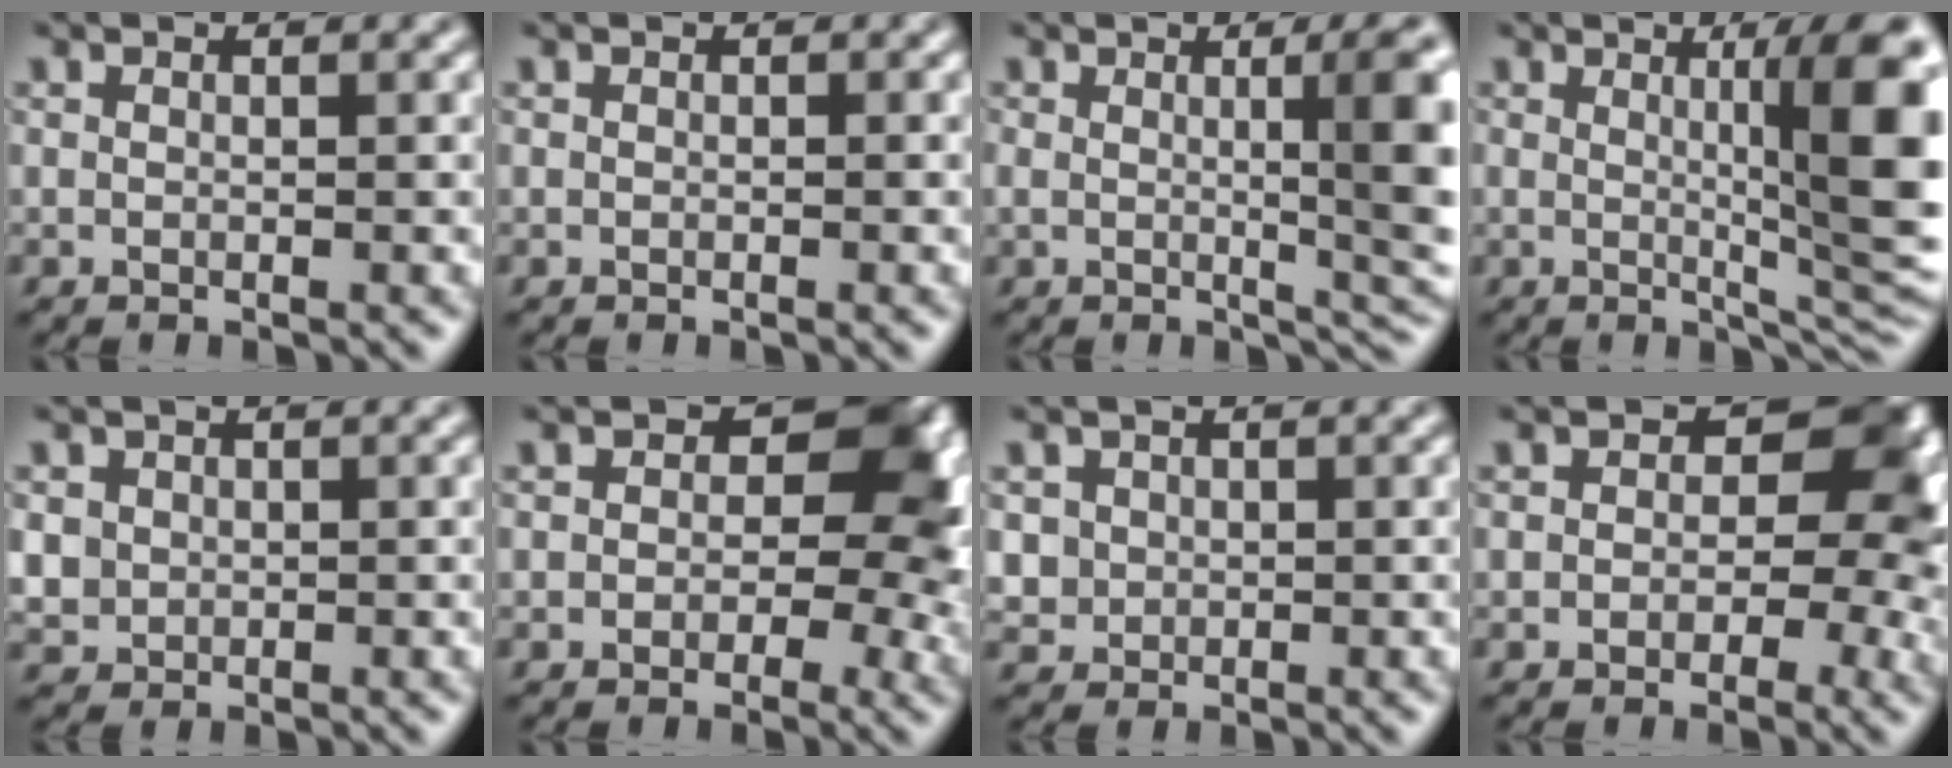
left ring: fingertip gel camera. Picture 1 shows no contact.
{"total": 0.0}
{"total": 7.2, "force": [0.7, 2.1, 6.9], "torque": [-0.067, 0.002, 0.017]}
{"total": 9.4, "force": [1.3, 1.8, 9.2], "torque": [-0.109, 0.000, 0.028]}
{"total": 1.5, "force": [0.2, 1.5, 0.2], "torque": [-0.009, 0.000, 0.013]}
{"total": 10.7, "force": [0.6, 7.4, 7.7], "torque": [-0.058, 0.013, -0.003]}
{"total": 1.3, "force": [0.0, 1.3, -0.1], "torque": [0.001, -0.002, 0.013]}
{"total": 9.7, "force": [0.2, 6.8, 7.0], "torque": [-0.042, 0.016, -0.011]}